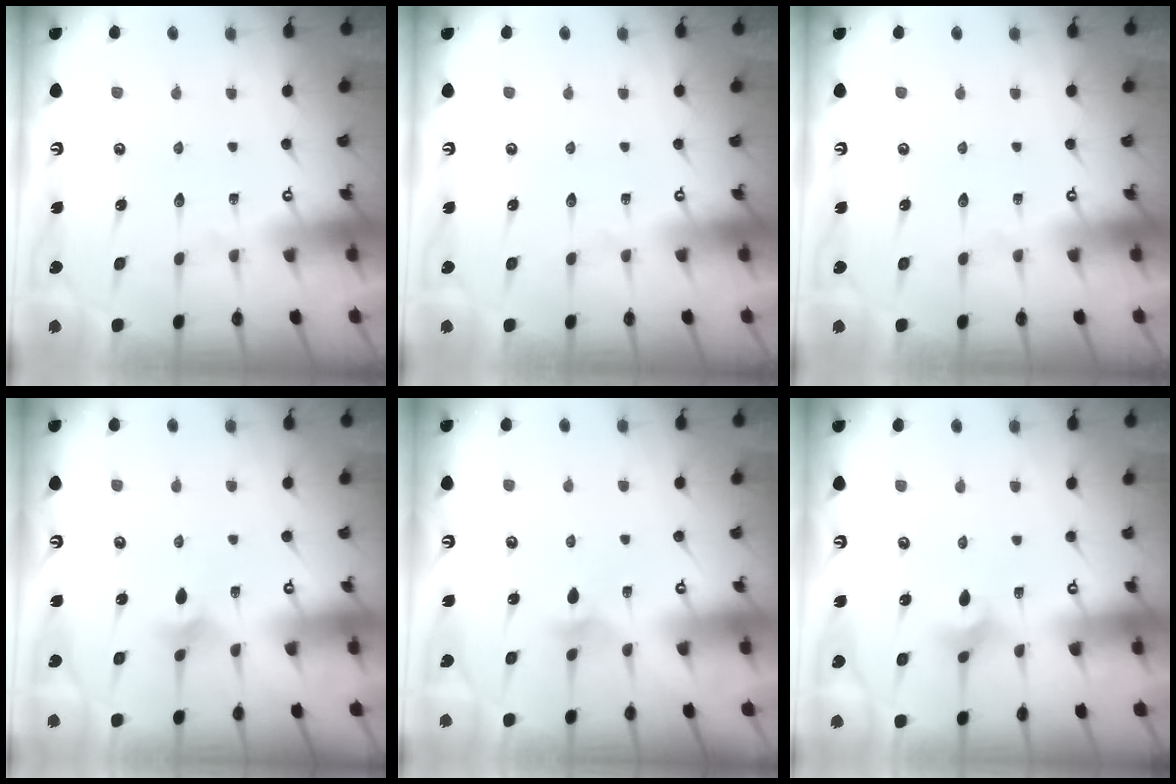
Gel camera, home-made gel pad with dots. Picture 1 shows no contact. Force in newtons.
{"total": 0.0}
{"total": 0.0}
{"total": 4.3, "press": 4.2, "slide": 0.9}
{"total": 4.3, "press": 4.2, "slide": 0.8}
{"total": 3.6, "press": 3.6, "slide": 0.6}